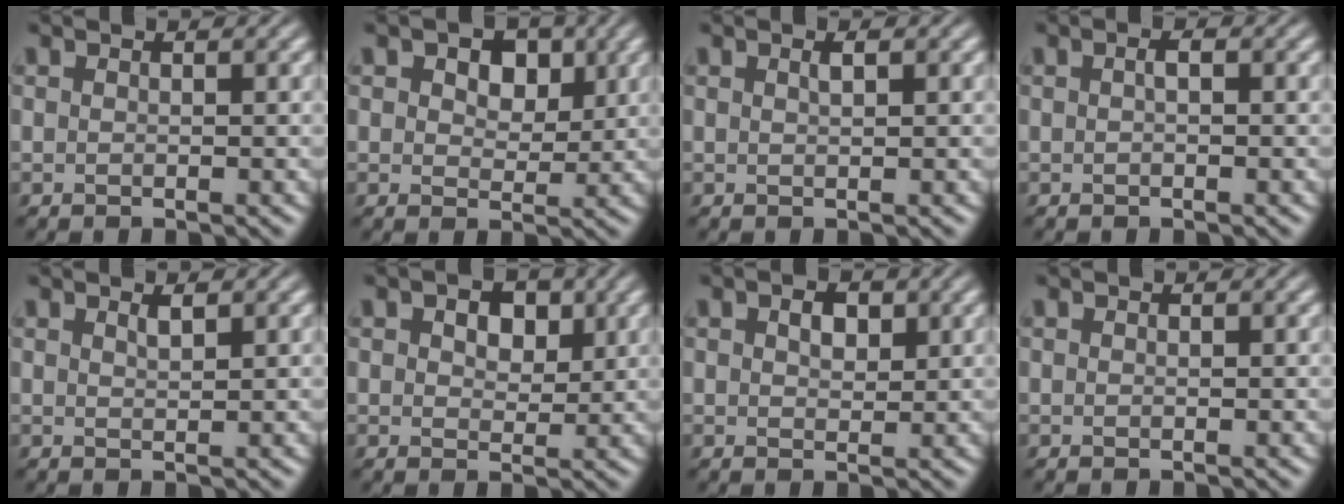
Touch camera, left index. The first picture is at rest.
{"total": 4.6, "force": [1.8, 3.0, 3.0], "torque": [-0.039, 0.004, 0.011]}
{"total": 0.8, "force": [0.4, 0.2, 0.7], "torque": [-0.013, 0.002, 0.007]}
{"total": 0.8, "force": [0.0, 0.2, 0.8], "torque": [-0.016, 0.002, 0.001]}
{"total": 0.9, "force": [0.7, 0.2, 0.6], "torque": [-0.008, 0.000, 0.011]}
{"total": 4.1, "force": [1.8, 2.6, 2.7], "torque": [-0.035, 0.004, 0.016]}
{"total": 2.1, "force": [0.8, 1.3, 1.4], "torque": [-0.023, 0.002, 0.014]}
{"total": 0.0}